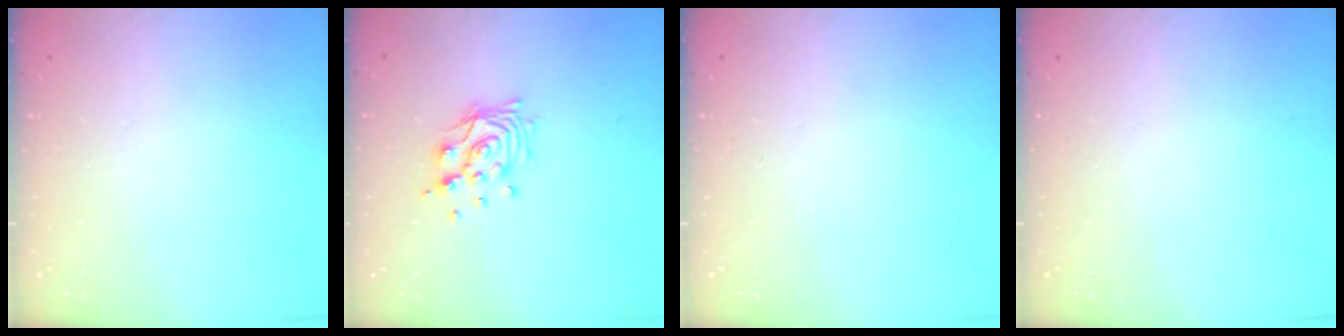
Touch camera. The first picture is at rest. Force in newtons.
{"total": 11.1, "press": 11.0, "slide": 0.9}
{"total": 0.0}
{"total": 0.0}